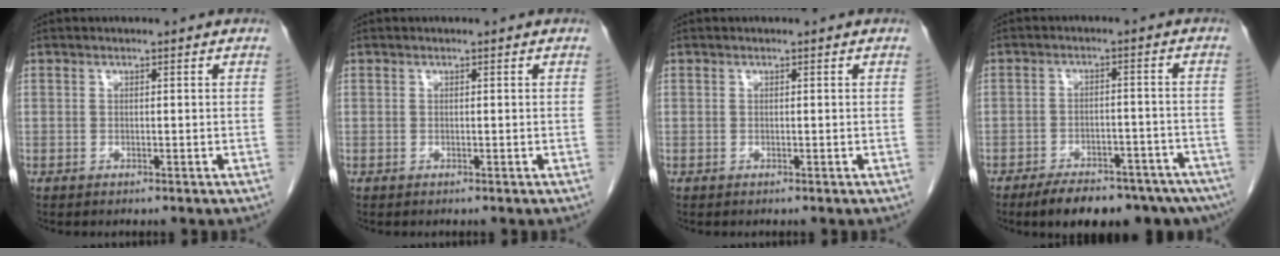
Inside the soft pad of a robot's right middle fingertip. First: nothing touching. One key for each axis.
{"total": 0.0}
{"total": 0.0}
{"total": 16.6, "fx": -12.7, "fy": 6.2, "fz": 8.7, "tx": -0.093, "ty": 0.014, "tz": -0.162}